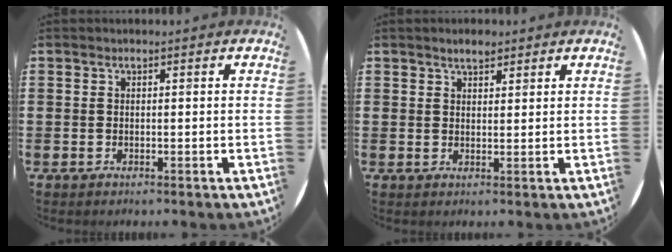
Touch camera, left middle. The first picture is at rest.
{"total": 2.1, "force": [1.9, 0.7, 0.6], "torque": [-0.007, -0.001, 0.034]}